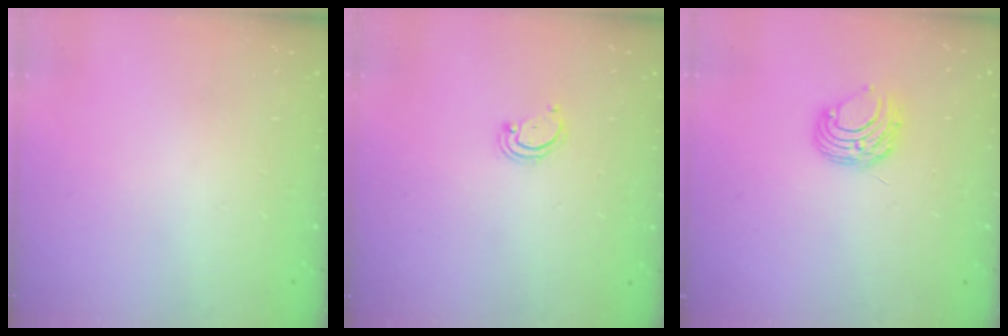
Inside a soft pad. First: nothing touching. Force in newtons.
{"total": 2.4, "press": 2.4, "slide": 0.2}
{"total": 7.4, "press": 7.4, "slide": 0.7}